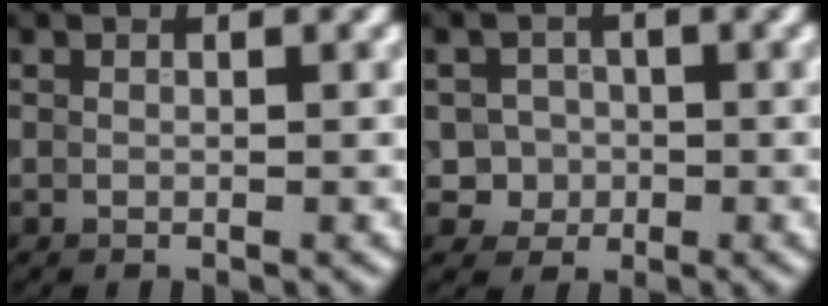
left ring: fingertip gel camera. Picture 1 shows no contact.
{"total": 3.2, "force": [-0.6, 3.0, 0.6], "torque": [0.014, 0.008, -0.023]}